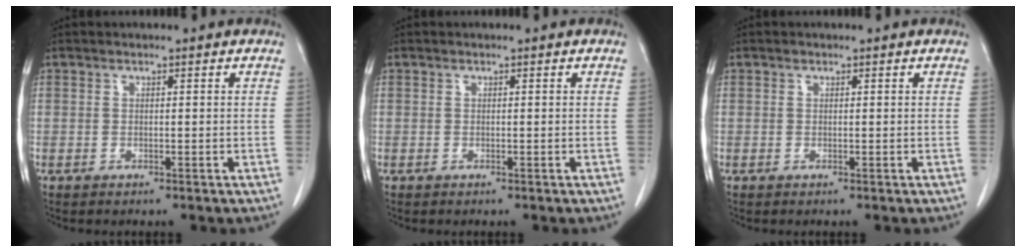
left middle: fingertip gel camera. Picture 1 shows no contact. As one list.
[{"total": 0.0}, {"total": 0.0}]